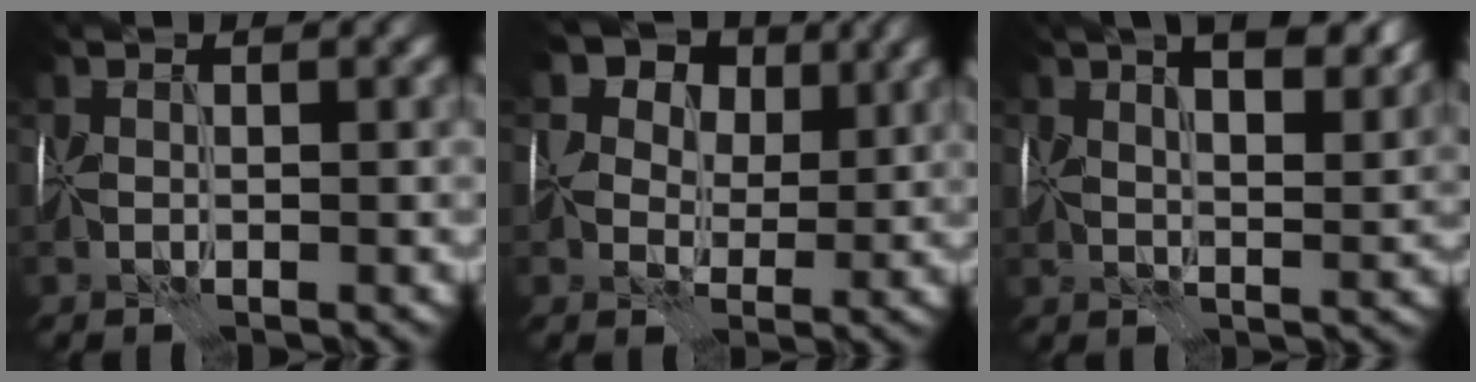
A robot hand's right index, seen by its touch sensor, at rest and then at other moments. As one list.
[{"total": 7.7, "force": [3.9, 5.4, 3.8], "torque": [-0.061, 0.008, 0.056]}, {"total": 9.3, "force": [5.0, 4.3, 6.6], "torque": [-0.083, 0.019, 0.056]}]